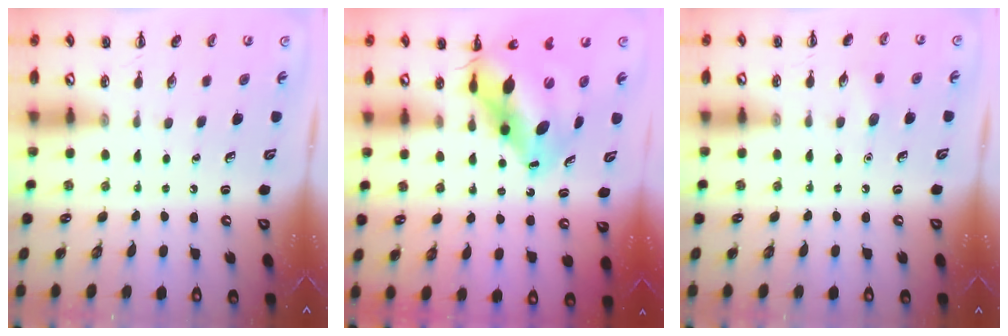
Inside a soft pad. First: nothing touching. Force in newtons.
{"total": 12.1, "press": 11.6, "slide": 3.1}
{"total": 4.5, "press": 4.3, "slide": 1.3}